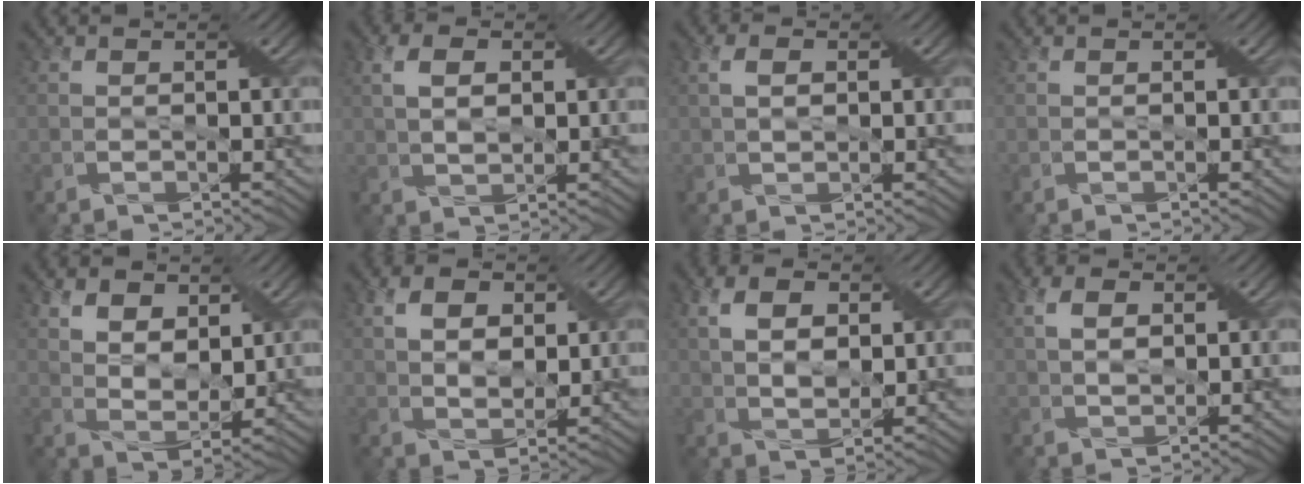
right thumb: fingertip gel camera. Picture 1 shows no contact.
{"total": 4.3, "force": [1.2, 2.5, 3.3], "torque": [-0.070, 0.002, 0.019]}
{"total": 2.7, "force": [0.7, 1.6, 2.1], "torque": [-0.043, 0.002, 0.013]}
{"total": 0.0}
{"total": 6.5, "force": [3.4, 3.9, 3.9], "torque": [-0.087, -0.008, 0.059]}
{"total": 5.7, "force": [2.0, 3.6, 3.9], "torque": [-0.076, 0.002, 0.035]}
{"total": 6.2, "force": [2.0, 3.8, 4.5], "torque": [-0.091, 0.005, 0.034]}
{"total": 3.8, "force": [1.1, 2.2, 2.9], "torque": [-0.062, 0.004, 0.020]}